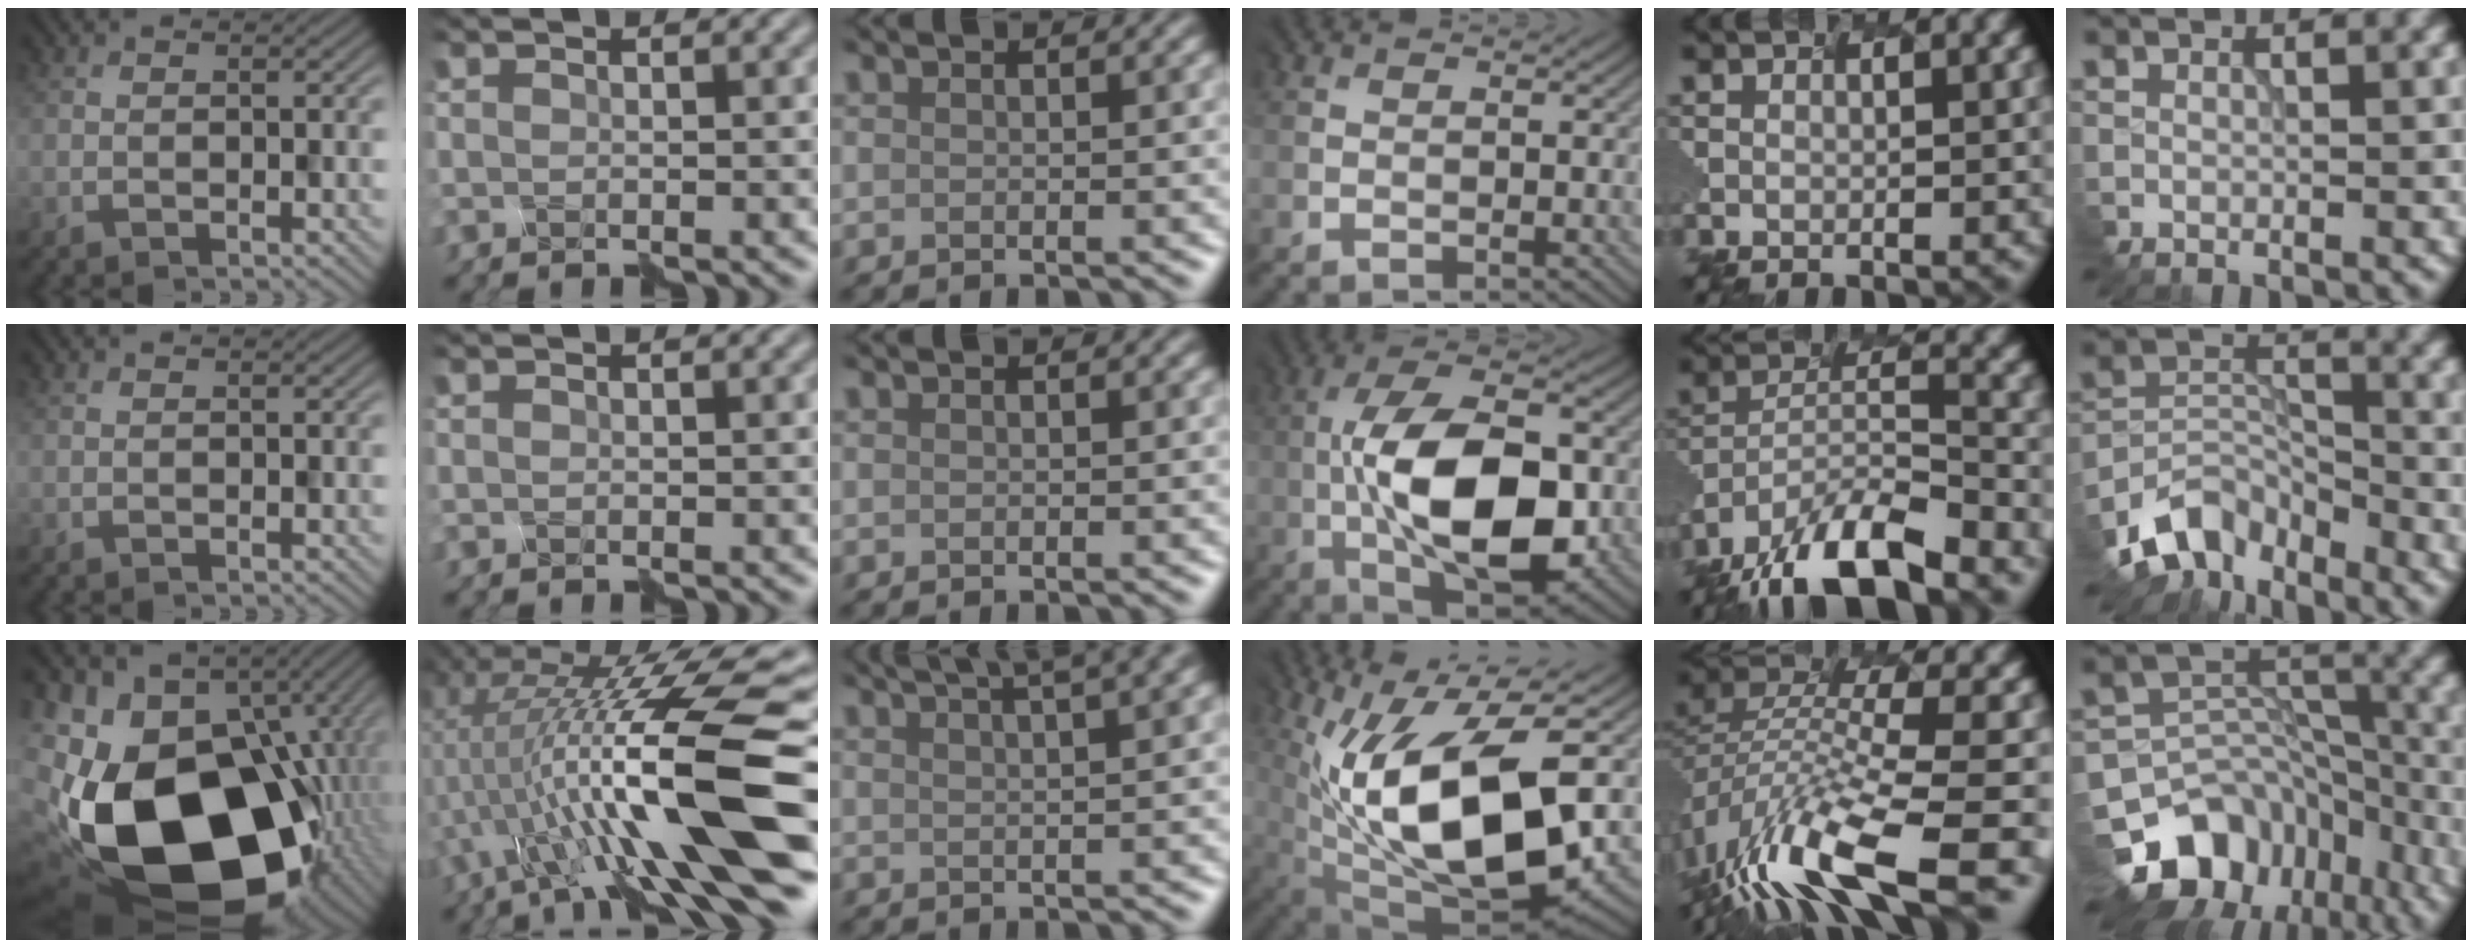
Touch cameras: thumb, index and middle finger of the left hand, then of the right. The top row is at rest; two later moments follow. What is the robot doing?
{"motion": "disassemble", "object": "markers"}